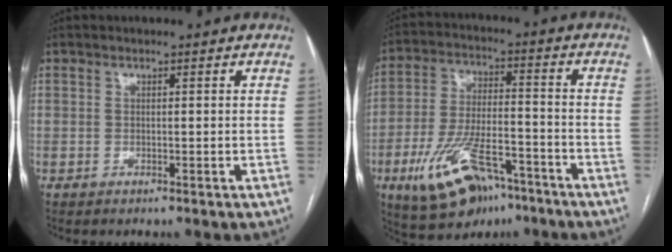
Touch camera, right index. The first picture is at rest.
{"total": 15.4, "force": [-8.9, 5.8, 11.2], "torque": [-0.216, -0.004, -0.145]}